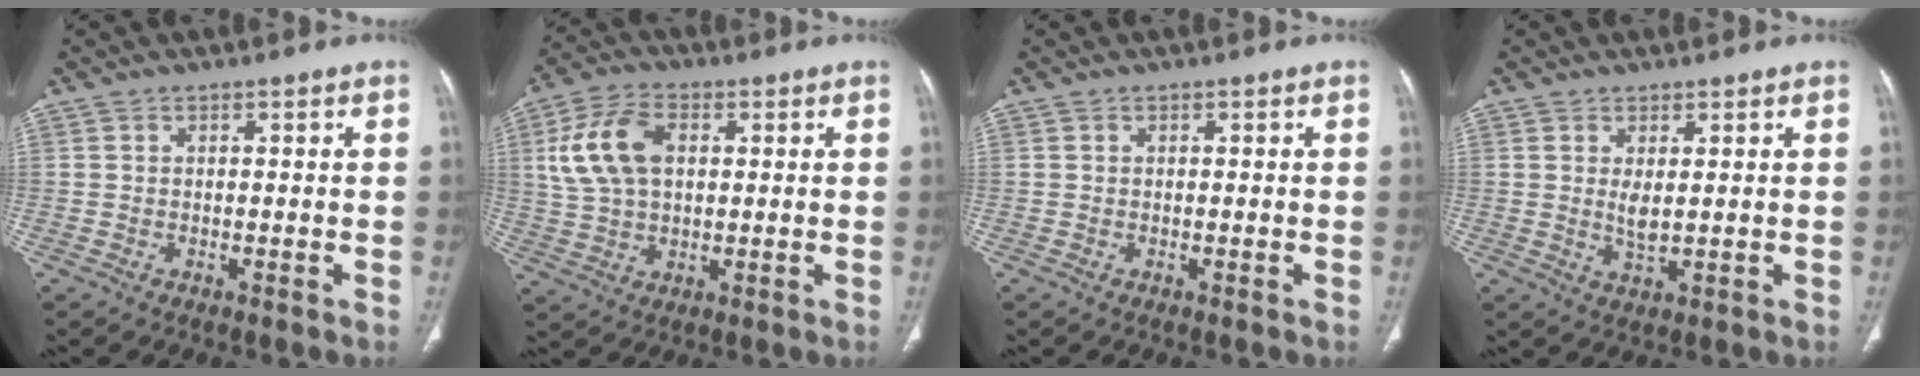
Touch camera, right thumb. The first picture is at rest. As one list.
[{"total": 11.9, "force": [2.6, 7.4, 8.9], "torque": [-0.174, 0.012, 0.049]}, {"total": 0.0}, {"total": 2.7, "force": [0.7, 0.9, 2.5], "torque": [-0.051, -0.013, 0.020]}]